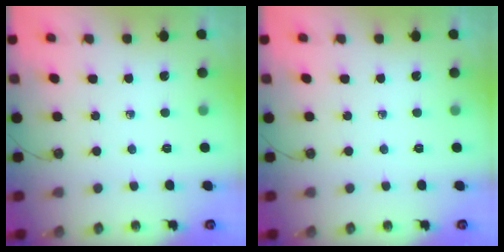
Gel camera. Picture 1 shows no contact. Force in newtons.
{"total": 0.0}